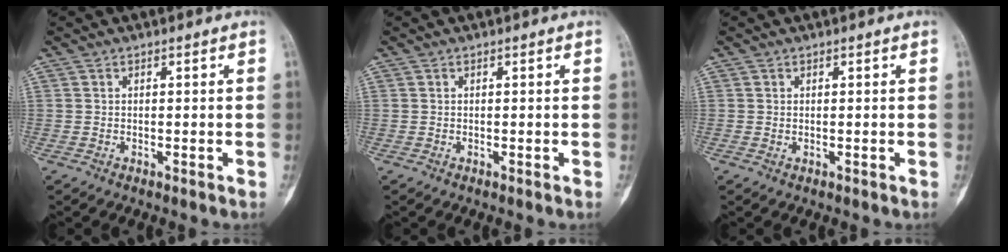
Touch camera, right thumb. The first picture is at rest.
{"total": 0.0}
{"total": 0.0}